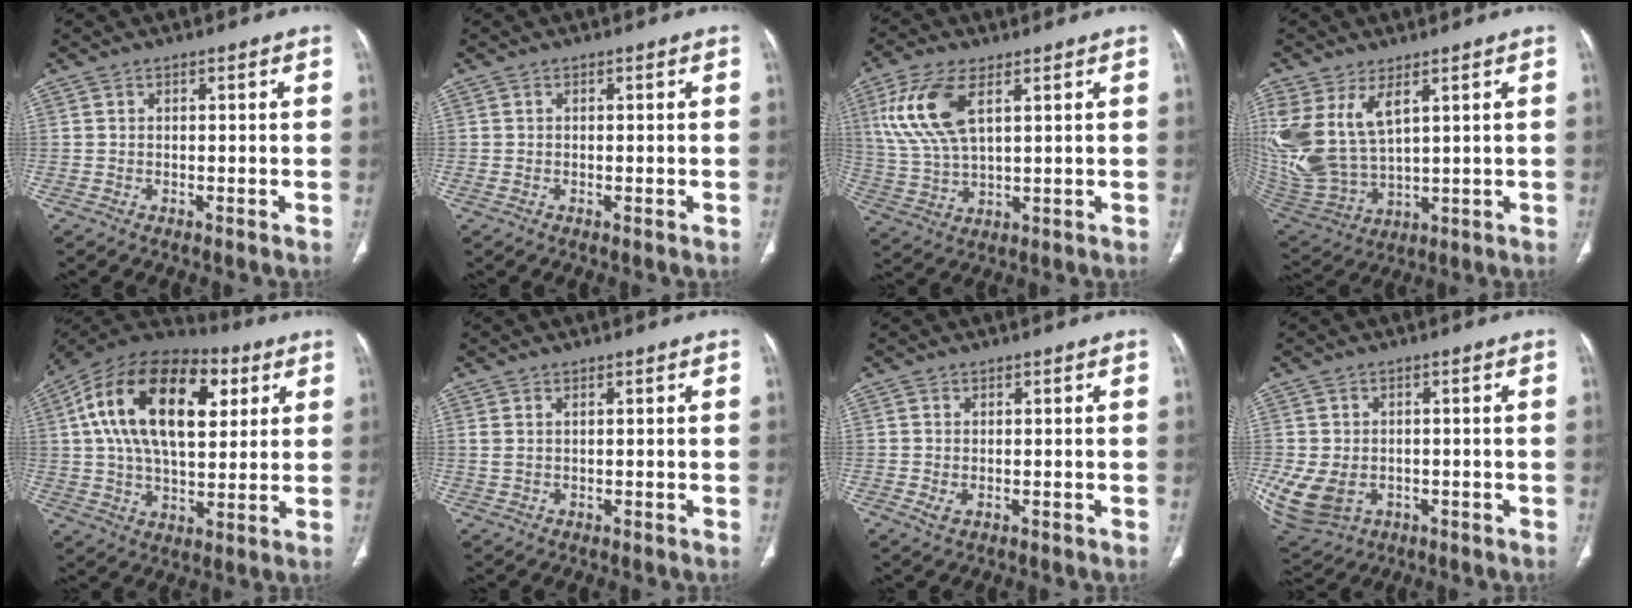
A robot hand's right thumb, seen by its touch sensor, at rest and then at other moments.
{"total": 0.7, "force": [-0.2, 0.4, 0.5], "torque": [-0.011, 0.001, 0.000]}
{"total": 12.4, "force": [4.6, 5.6, 10.1], "torque": [-0.225, -0.008, 0.098]}
{"total": 16.1, "force": [6.1, 8.5, 12.2], "torque": [-0.267, -0.026, 0.142]}
{"total": 24.9, "force": [6.9, 13.5, 19.7], "torque": [-0.340, 0.012, 0.109]}
{"total": 1.5, "force": [0.7, 0.7, 1.2], "torque": [-0.033, 0.009, 0.025]}
{"total": 1.6, "force": [-0.3, 1.0, 1.2], "torque": [-0.029, -0.004, -0.003]}
{"total": 11.7, "force": [-2.6, 8.9, 7.2], "torque": [-0.168, -0.004, -0.025]}